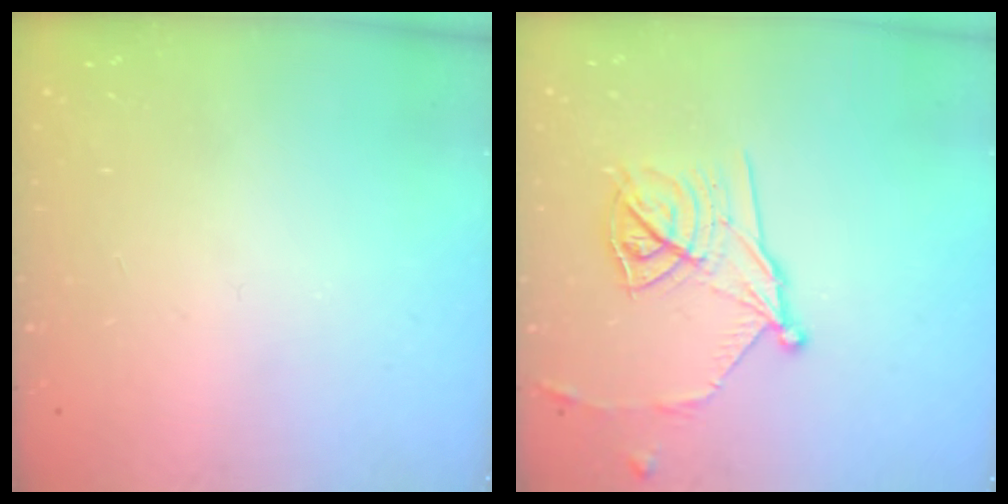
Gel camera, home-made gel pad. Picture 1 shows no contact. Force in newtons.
{"total": 14.7, "press": 14.7, "slide": 0.6}